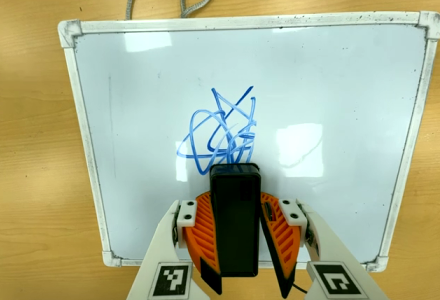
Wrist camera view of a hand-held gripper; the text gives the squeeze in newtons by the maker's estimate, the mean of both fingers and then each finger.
{"total": 9.7, "left": 9.3, "right": 10.1}